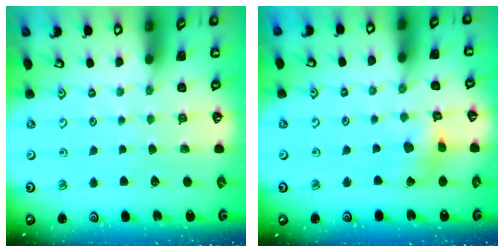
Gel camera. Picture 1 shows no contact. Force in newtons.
{"total": 6.0, "press": 6.0, "slide": 0.6}